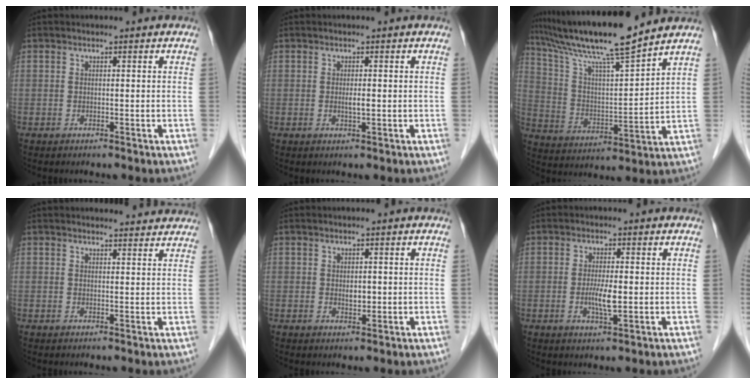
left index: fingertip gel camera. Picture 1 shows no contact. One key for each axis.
{"total": 1.2, "fx": -0.2, "fy": 0.2, "fz": 1.2, "tx": -0.022, "ty": -0.005, "tz": -0.003}
{"total": 15.8, "fx": 13.4, "fy": -0.7, "fz": 8.4, "tx": -0.155, "ty": 0.004, "tz": 0.238}
{"total": 5.8, "fx": 5.6, "fy": 0.9, "fz": 1.0, "tx": -0.006, "ty": 0.007, "tz": 0.052}
{"total": 1.3, "fx": 0.0, "fy": 0.8, "fz": 1.1, "tx": -0.017, "ty": -0.006, "tz": 0.002}
{"total": 3.6, "fx": -0.6, "fy": 0.5, "fz": 3.5, "tx": -0.070, "ty": -0.009, "tz": -0.010}